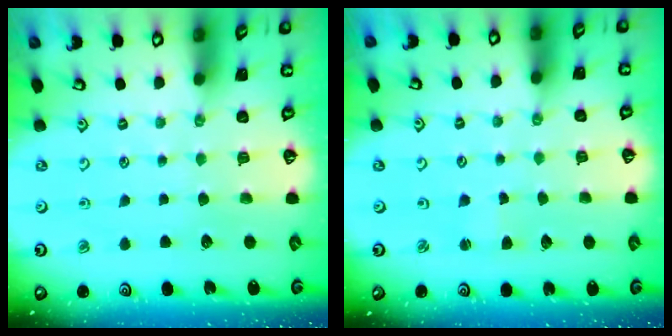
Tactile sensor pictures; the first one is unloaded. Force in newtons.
{"total": 0.7, "press": 0.7, "slide": 0.1}